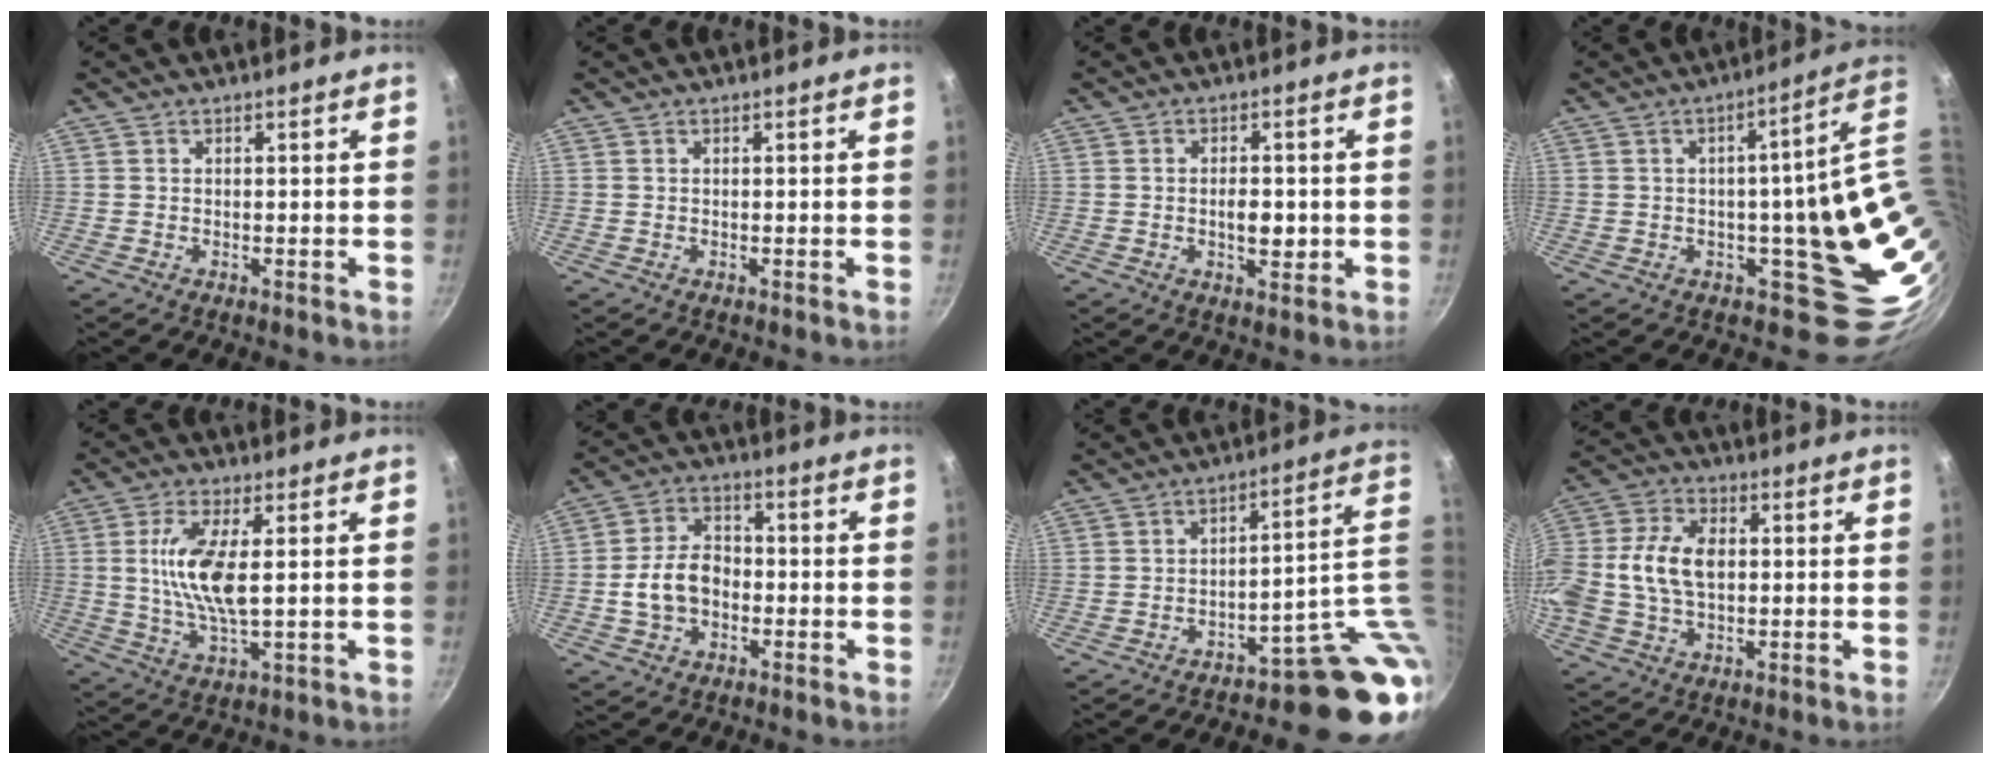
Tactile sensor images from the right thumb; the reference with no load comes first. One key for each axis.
{"total": 0.0}
{"total": 4.3, "fx": -0.5, "fy": 2.2, "fz": 3.7, "tx": -0.046, "ty": 0.000, "tz": -0.008}
{"total": 17.2, "fx": 1.0, "fy": 7.1, "fz": 15.6, "tx": -0.131, "ty": -0.010, "tz": 0.029}
{"total": 10.5, "fx": 1.4, "fy": 3.5, "fz": 9.8, "tx": -0.201, "ty": -0.005, "tz": 0.028}
{"total": 9.2, "fx": -1.8, "fy": 6.6, "fz": 6.1, "tx": -0.089, "ty": 0.029, "tz": -0.038}
{"total": 12.5, "fx": -2.8, "fy": 4.8, "fz": 11.2, "tx": -0.071, "ty": 0.035, "tz": -0.040}
{"total": 14.5, "fx": 0.3, "fy": 9.7, "fz": 10.8, "tx": -0.214, "ty": 0.026, "tz": -0.006}